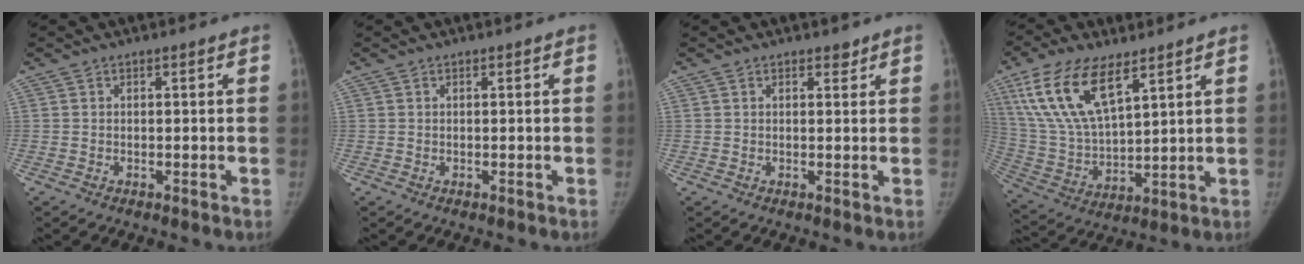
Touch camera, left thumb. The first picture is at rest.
{"total": 0.0}
{"total": 1.3, "force": [1.0, 0.7, 0.5], "torque": [0.002, -0.007, 0.011]}
{"total": 16.9, "force": [9.1, 7.2, 12.3], "torque": [-0.235, -0.028, 0.184]}